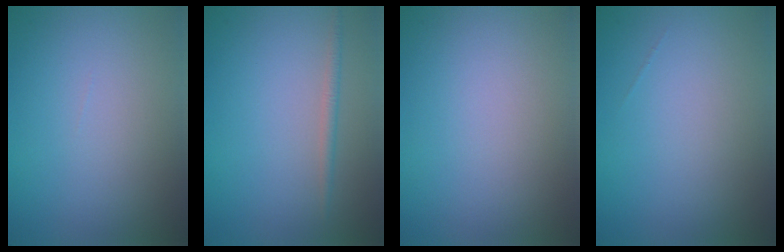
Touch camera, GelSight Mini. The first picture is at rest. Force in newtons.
{"total": 1.1, "press": 1.1, "slide": 0.1}
{"total": 0.0}
{"total": 0.0}